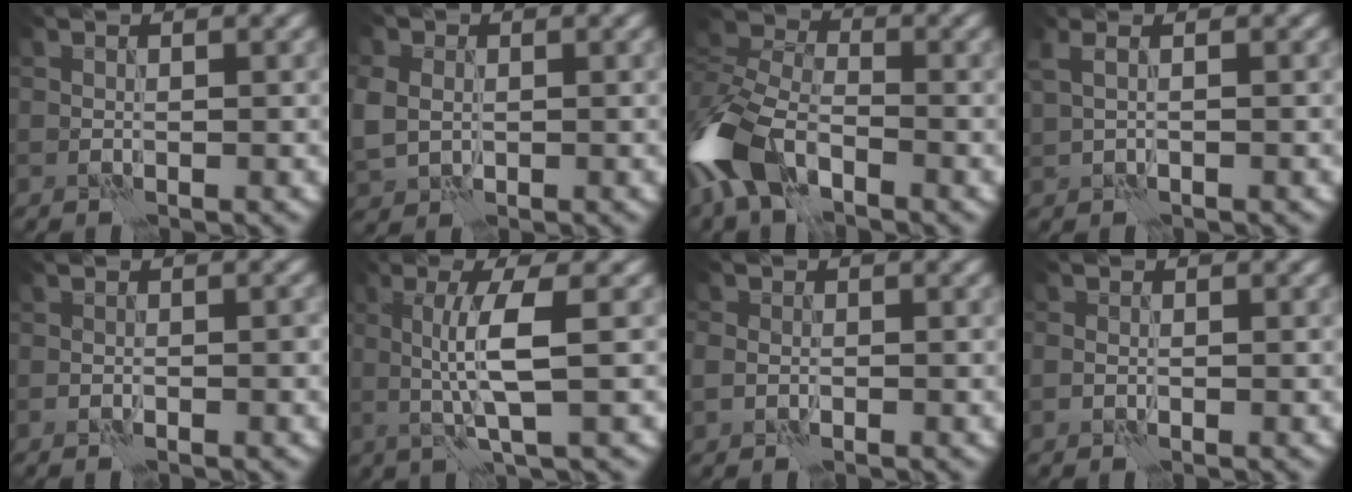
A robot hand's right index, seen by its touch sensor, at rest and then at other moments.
{"total": 4.1, "force": [0.1, 3.4, 2.2], "torque": [-0.064, 0.000, 0.010]}
{"total": 8.7, "force": [-4.6, 4.5, 5.8], "torque": [-0.134, -0.001, -0.106]}
{"total": 2.3, "force": [1.0, 1.1, 1.8], "torque": [-0.034, 0.008, 0.012]}
{"total": 0.9, "force": [-0.6, 0.3, 0.6], "torque": [-0.009, 0.004, -0.010]}
{"total": 4.5, "force": [0.2, 0.6, 4.5], "torque": [-0.087, 0.002, 0.007]}
{"total": 1.4, "force": [-0.4, 1.2, 0.6], "torque": [-0.009, -0.003, -0.009]}
{"total": 0.8, "force": [-0.2, 0.6, 0.4], "torque": [-0.007, 0.001, -0.007]}